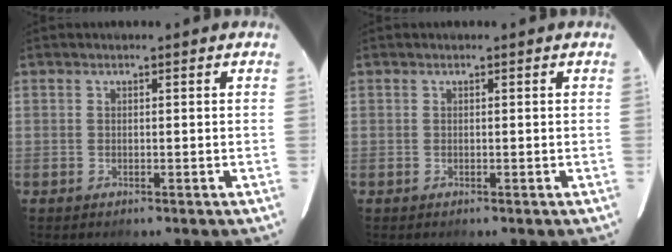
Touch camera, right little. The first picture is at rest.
{"total": 0.0}